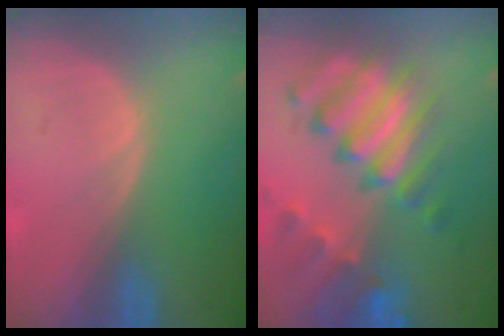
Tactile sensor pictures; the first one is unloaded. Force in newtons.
{"total": 11.3, "press": 9.8, "slide": 5.8}